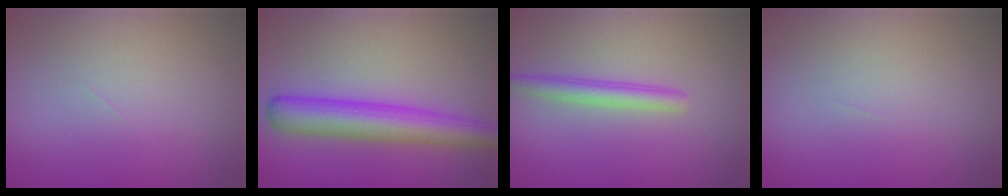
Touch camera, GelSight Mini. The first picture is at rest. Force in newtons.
{"total": 5.7, "press": 5.7, "slide": 0.1}
{"total": 2.3, "press": 2.3, "slide": 0.1}
{"total": 0.0}